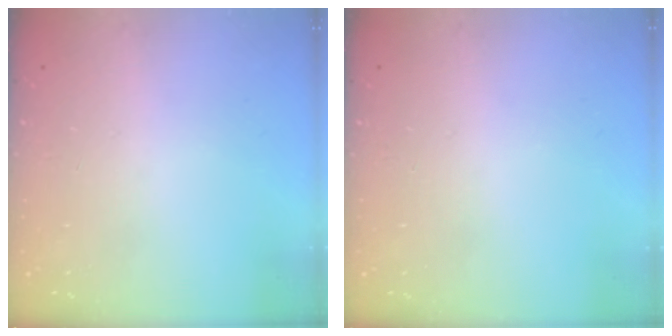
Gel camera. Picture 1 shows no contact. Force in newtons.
{"total": 0.0}